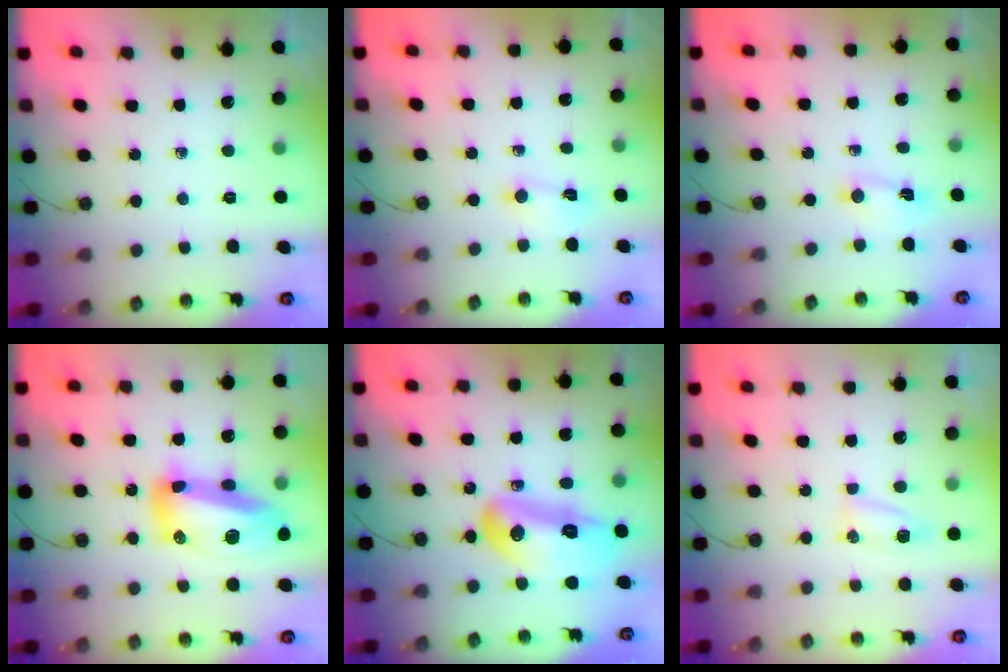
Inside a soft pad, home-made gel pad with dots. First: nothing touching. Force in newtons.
{"total": 2.5, "press": 2.5, "slide": 0.4}
{"total": 1.4, "press": 1.4, "slide": 0.3}
{"total": 18.1, "press": 18.0, "slide": 2.0}
{"total": 15.4, "press": 15.3, "slide": 1.9}
{"total": 5.2, "press": 5.2, "slide": 0.5}